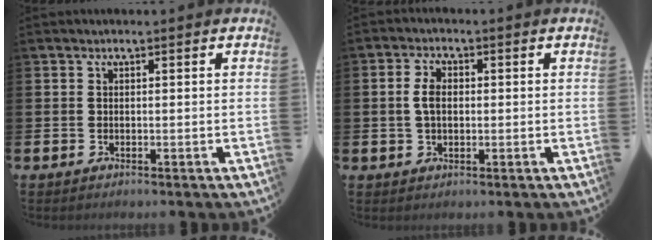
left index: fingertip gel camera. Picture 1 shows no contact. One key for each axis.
{"total": 3.3, "fx": 0.6, "fy": 2.1, "fz": 2.5, "tx": -0.036, "ty": 0.004, "tz": 0.005}